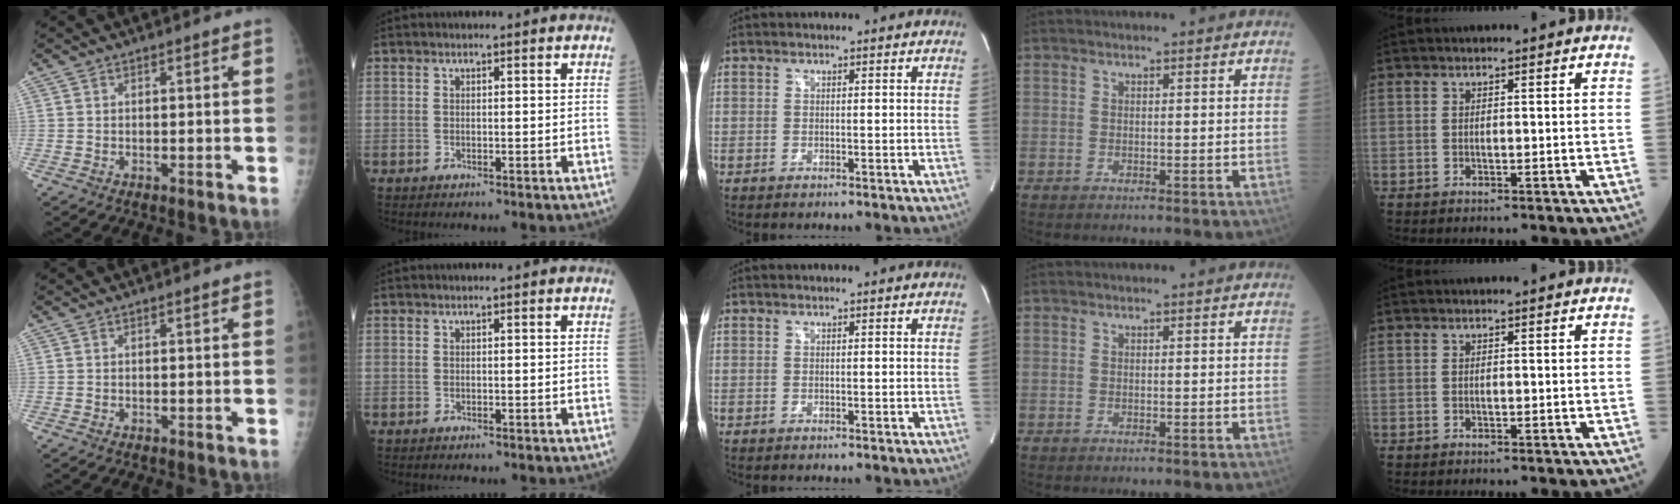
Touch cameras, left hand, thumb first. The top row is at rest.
{}